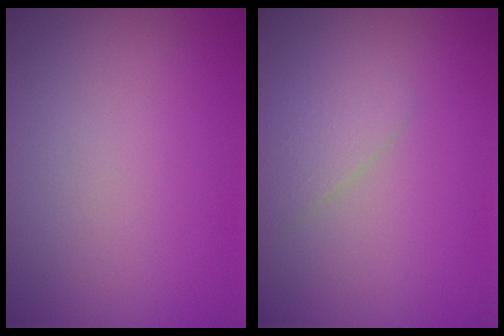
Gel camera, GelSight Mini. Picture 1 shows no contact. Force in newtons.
{"total": 1.9, "press": 1.8, "slide": 0.1}